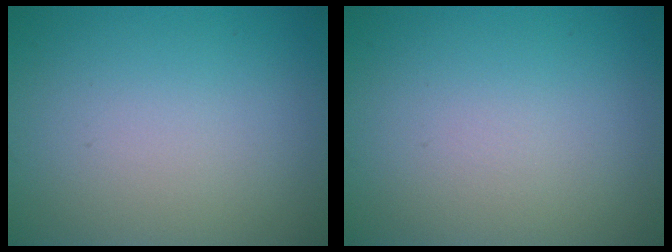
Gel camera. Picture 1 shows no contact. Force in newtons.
{"total": 0.0}